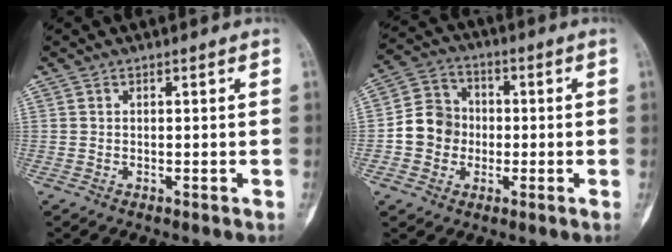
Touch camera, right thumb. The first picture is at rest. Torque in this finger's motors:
{"motor_torque": [1.08, 1.32, 0.32, -0.60, 0.04]}